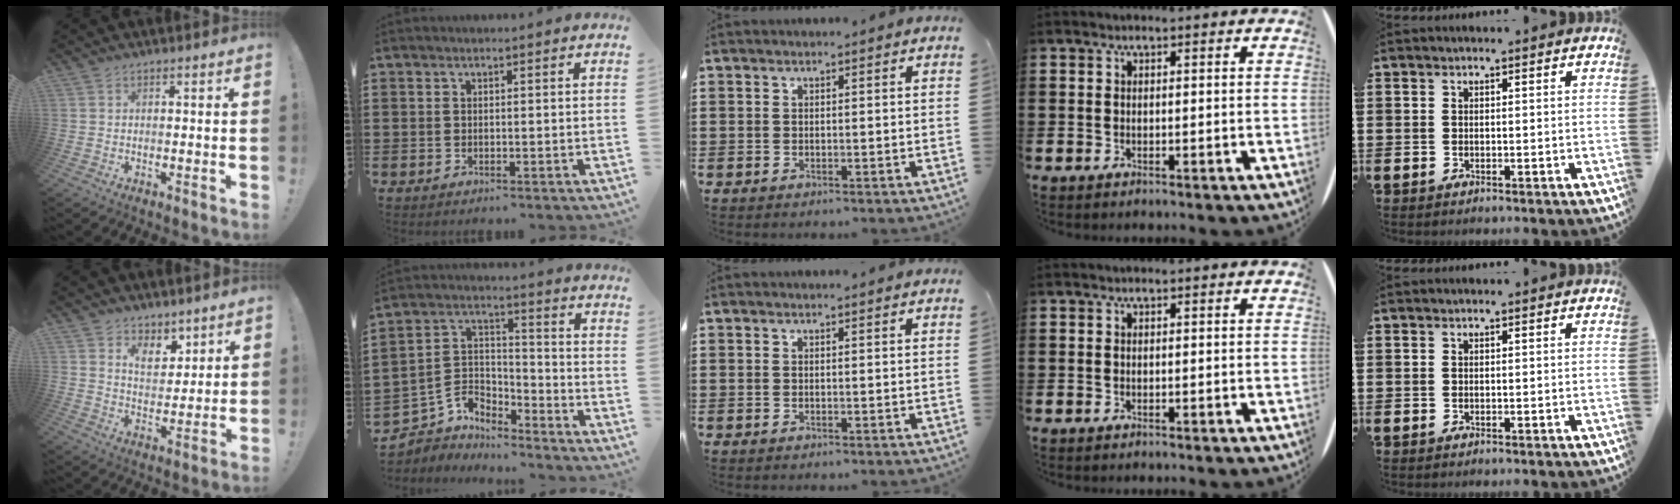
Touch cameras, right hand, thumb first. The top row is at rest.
{"thumb": {"total": 7.4, "force": [4.8, 5.0, 2.5], "torque": [-0.043, -0.032, 0.091]}, "index": {"total": 4.7, "force": [-3.8, 2.8, 0.2], "torque": [-0.035, -0.005, -0.082]}}